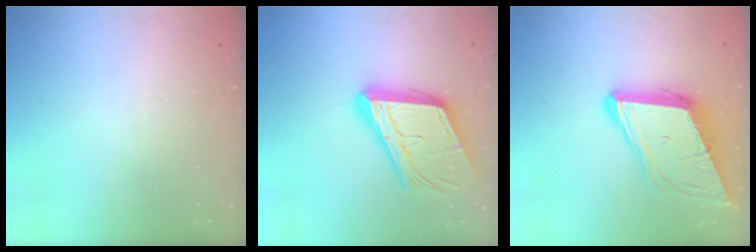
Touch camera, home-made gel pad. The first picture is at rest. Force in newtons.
{"total": 20.7, "press": 20.5, "slide": 3.2}
{"total": 12.0, "press": 11.5, "slide": 3.7}